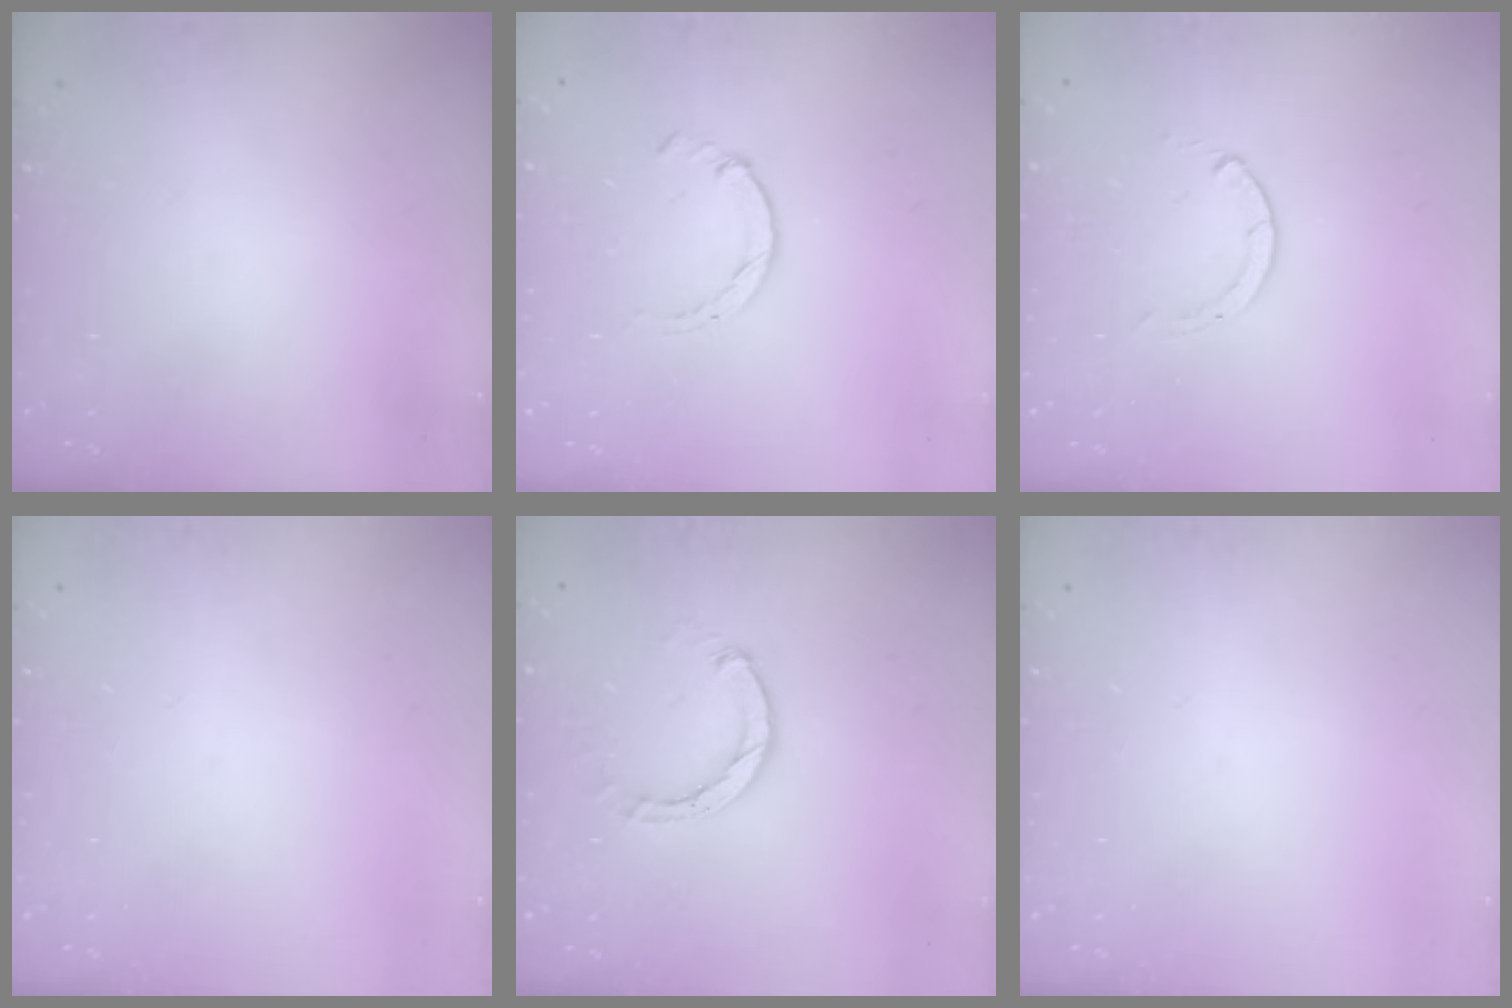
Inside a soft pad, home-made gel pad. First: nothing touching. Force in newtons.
{"total": 1.7, "press": 1.7, "slide": 0.3}
{"total": 0.0}
{"total": 0.0}
{"total": 3.0, "press": 3.0, "slide": 0.4}
{"total": 0.0}